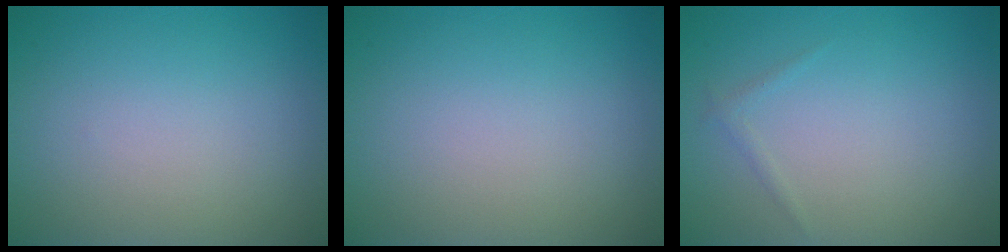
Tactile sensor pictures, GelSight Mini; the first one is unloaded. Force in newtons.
{"total": 0.0}
{"total": 0.6, "press": 0.6, "slide": 0.0}